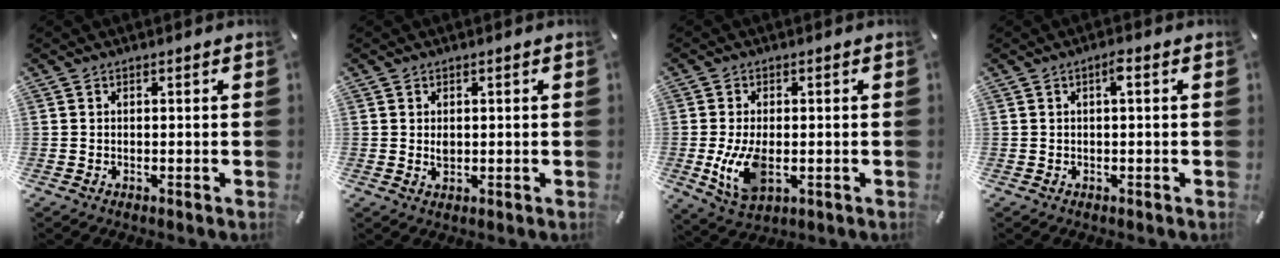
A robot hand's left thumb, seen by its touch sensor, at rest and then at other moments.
{"total": 1.5, "force": [0.4, 1.1, 1.0], "torque": [-0.013, -0.001, 0.005]}
{"total": 8.9, "force": [-1.2, 5.1, 7.2], "torque": [-0.164, -0.014, -0.023]}
{"total": 1.9, "force": [0.2, 0.4, 1.9], "torque": [-0.038, 0.004, 0.001]}